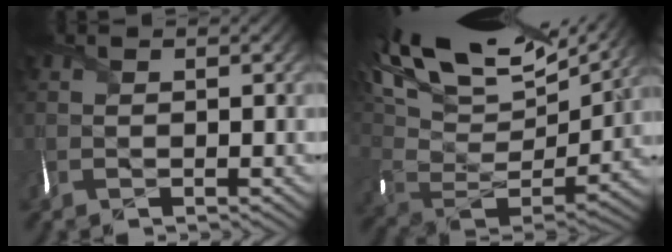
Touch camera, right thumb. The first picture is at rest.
{"total": 18.9, "force": [11.7, 7.8, 12.6], "torque": [-0.264, 0.029, 0.199]}